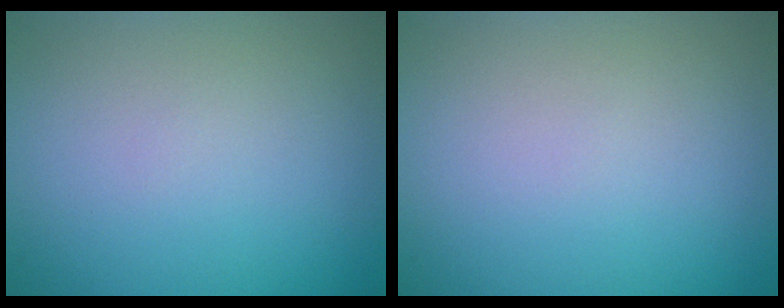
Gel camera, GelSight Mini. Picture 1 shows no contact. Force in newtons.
{"total": 0.0}